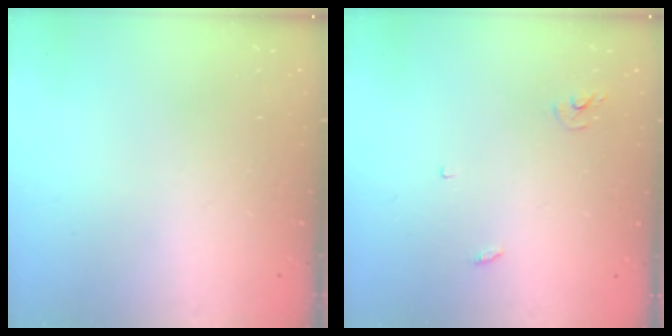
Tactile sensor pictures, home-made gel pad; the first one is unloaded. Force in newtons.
{"total": 2.9, "press": 2.9, "slide": 0.2}